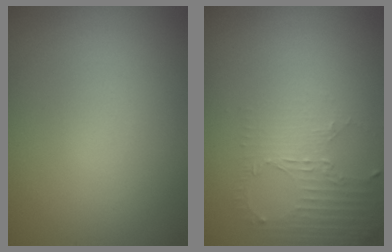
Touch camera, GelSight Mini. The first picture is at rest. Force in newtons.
{"total": 2.7, "press": 1.9, "slide": 1.9}